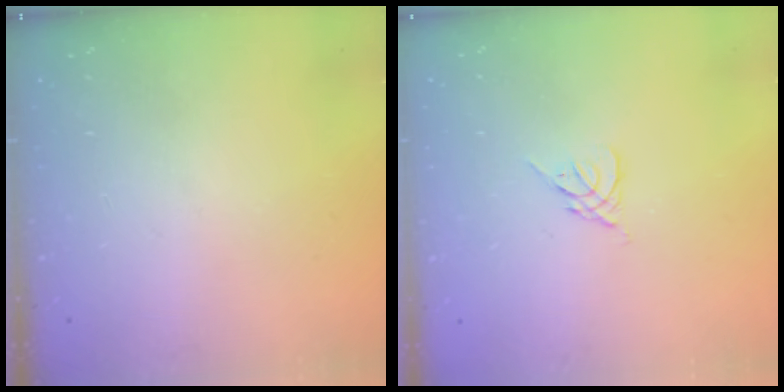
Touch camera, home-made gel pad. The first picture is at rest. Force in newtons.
{"total": 2.6, "press": 2.5, "slide": 0.7}